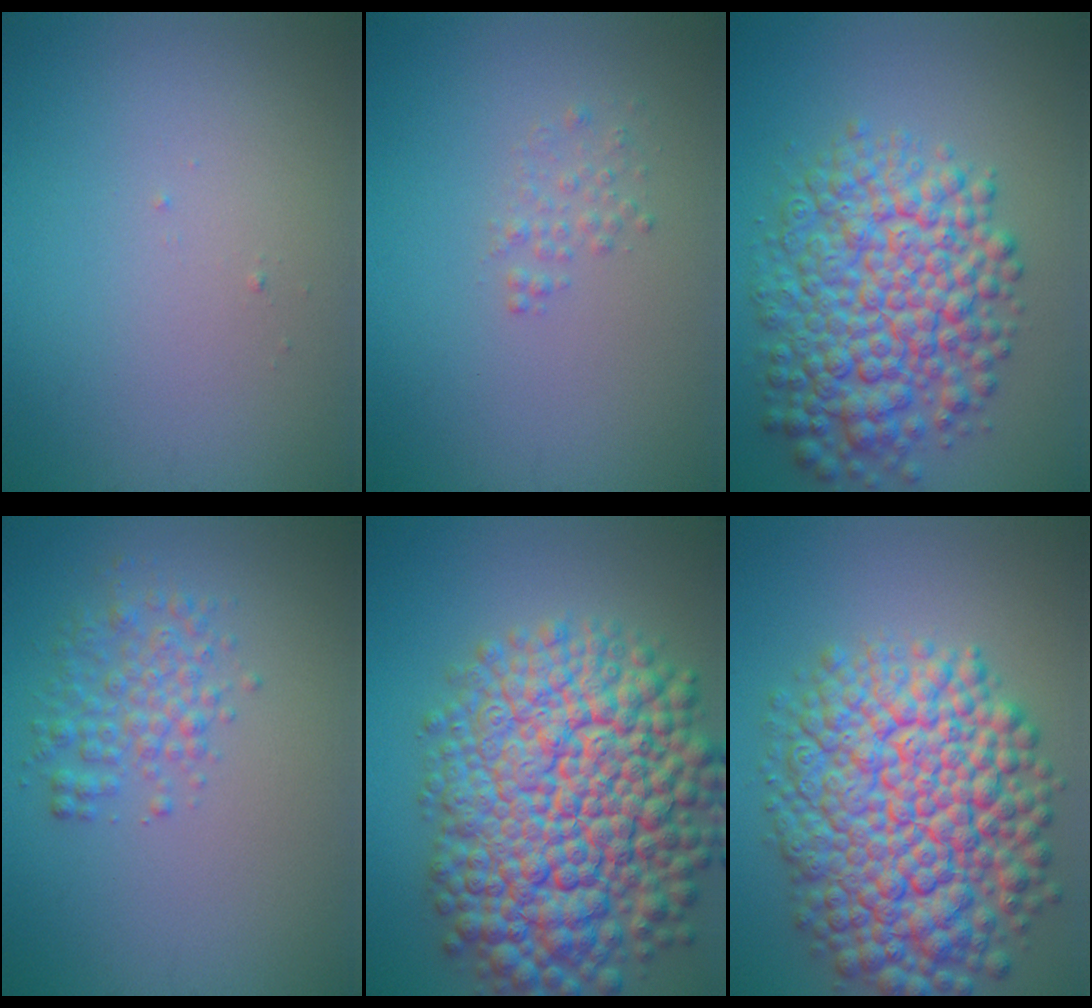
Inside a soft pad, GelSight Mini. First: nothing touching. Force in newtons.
{"total": 1.1, "press": 1.1, "slide": 0.0}
{"total": 9.5, "press": 9.5, "slide": 0.2}
{"total": 3.0, "press": 3.0, "slide": 0.1}
{"total": 15.7, "press": 15.7, "slide": 0.6}
{"total": 13.2, "press": 13.1, "slide": 0.4}